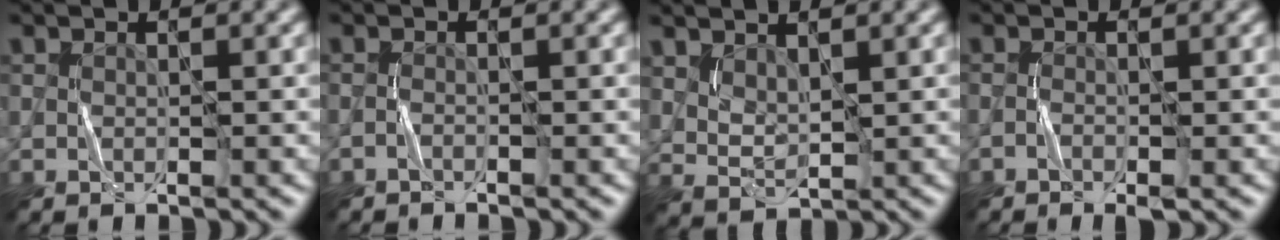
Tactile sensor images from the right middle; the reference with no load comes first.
{"total": 0.8, "force": [-0.7, 0.0, 0.3], "torque": [-0.008, 0.004, -0.015]}
{"total": 2.5, "force": [1.6, 1.1, 1.6], "torque": [-0.035, -0.002, 0.037]}
{"total": 1.5, "force": [-0.9, 0.4, 1.1], "torque": [-0.026, 0.000, -0.020]}